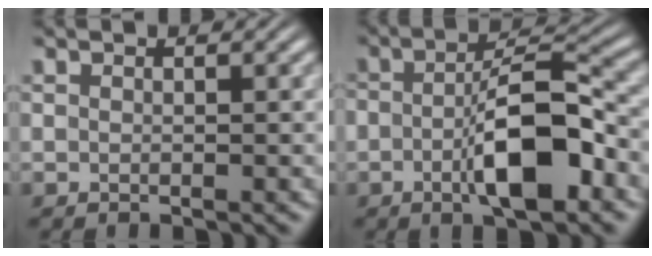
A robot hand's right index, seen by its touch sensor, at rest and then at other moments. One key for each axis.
{"total": 6.8, "fx": -1.9, "fy": 2.3, "fz": 6.2, "tx": -0.100, "ty": -0.006, "tz": -0.031}